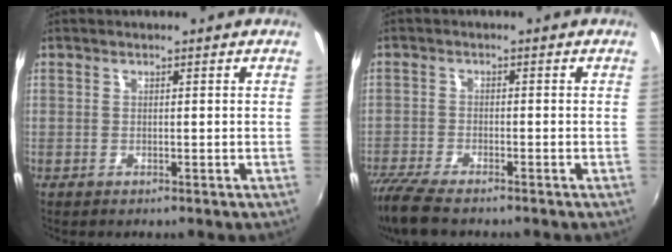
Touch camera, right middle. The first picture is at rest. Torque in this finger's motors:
{"motor_torque": [0.90, -0.86, 0.09, 0.07]}